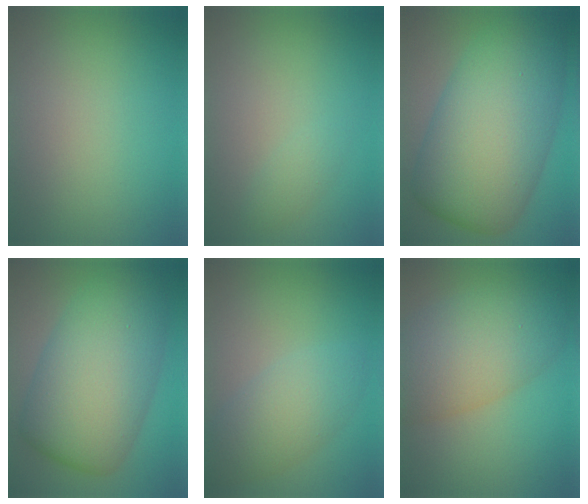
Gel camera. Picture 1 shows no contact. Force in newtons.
{"total": 0.9, "press": 0.9, "slide": 0.0}
{"total": 13.7, "press": 13.7, "slide": 0.3}
{"total": 11.7, "press": 11.7, "slide": 0.1}
{"total": 4.2, "press": 4.2, "slide": 0.1}
{"total": 7.8, "press": 7.8, "slide": 0.3}